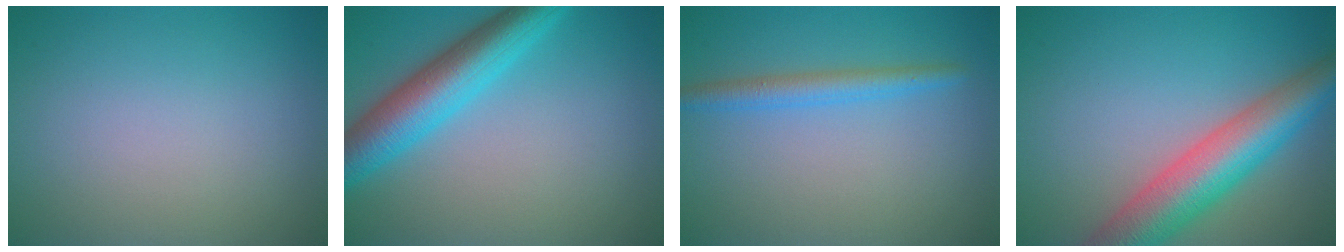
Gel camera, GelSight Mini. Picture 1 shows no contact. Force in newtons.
{"total": 6.6, "press": 6.6, "slide": 0.1}
{"total": 2.4, "press": 2.4, "slide": 0.2}
{"total": 8.1, "press": 8.1, "slide": 0.4}